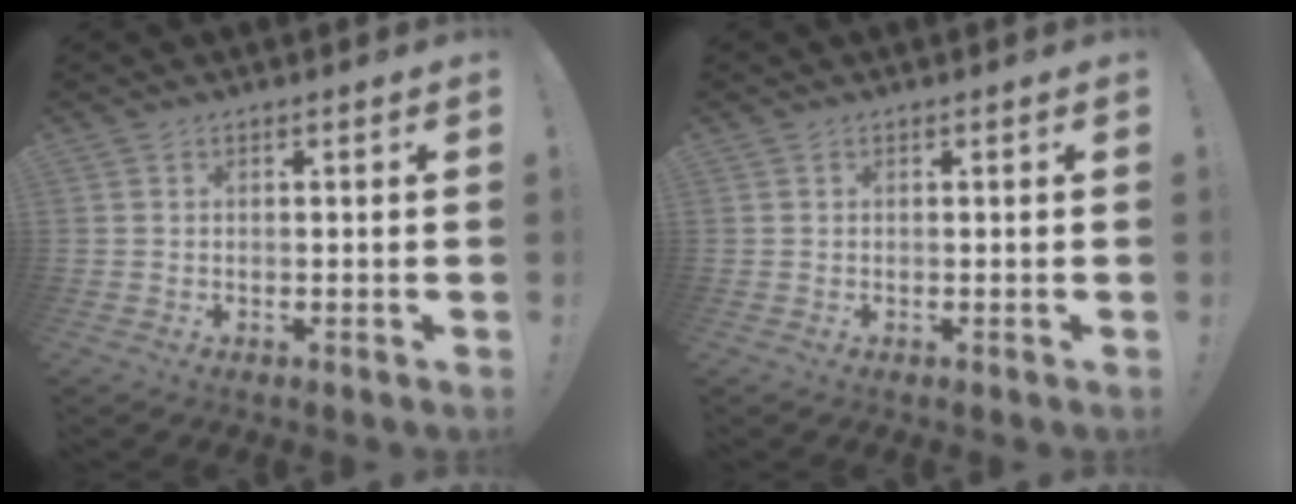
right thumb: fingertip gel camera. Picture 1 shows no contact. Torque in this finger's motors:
{"motor_torque": [0.00, 0.00, 0.06, -0.14, 0.00]}